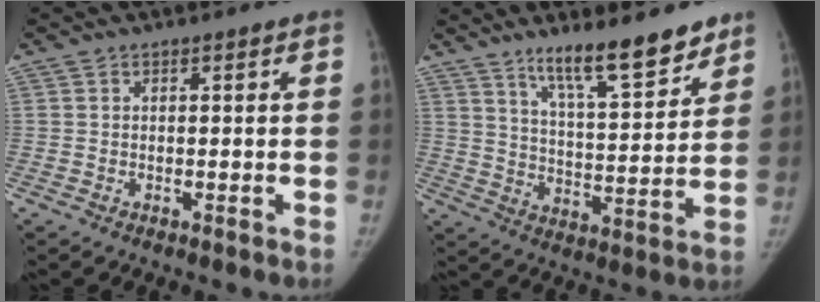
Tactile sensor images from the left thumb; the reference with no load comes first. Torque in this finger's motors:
{"motor_torque": [0.07, 0.05, 0.09, -0.01, 0.06]}